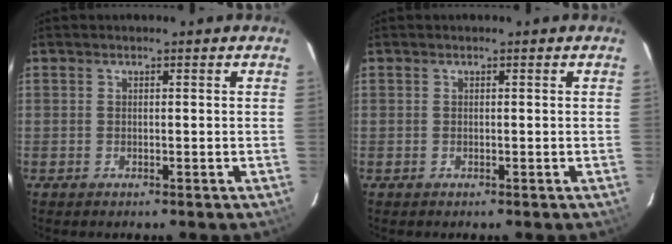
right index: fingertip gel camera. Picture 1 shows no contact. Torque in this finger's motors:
{"motor_torque": [-0.01, 0.00, 0.01, 0.00]}